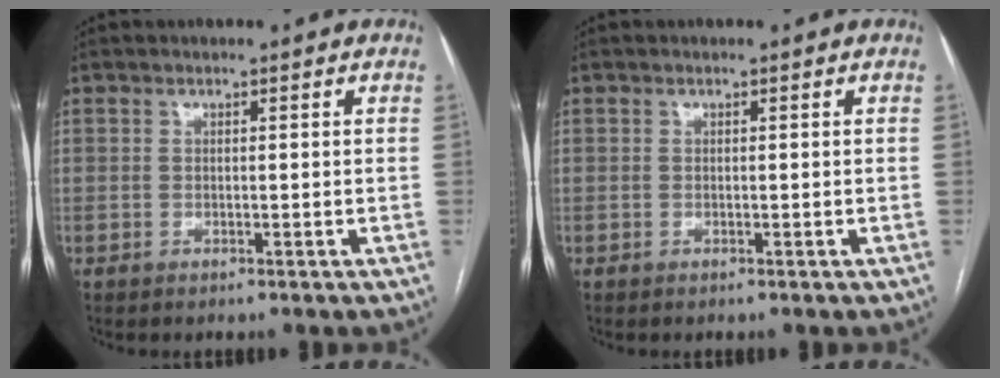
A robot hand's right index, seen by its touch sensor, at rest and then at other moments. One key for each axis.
{"total": 0.0}